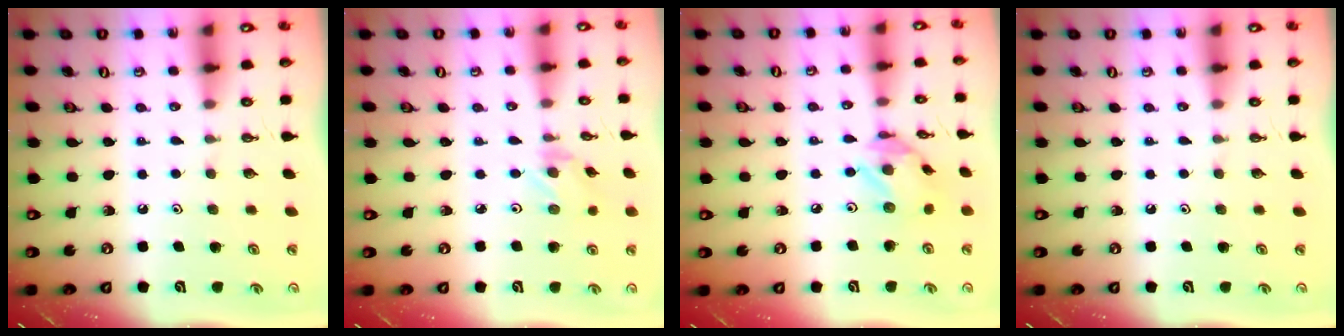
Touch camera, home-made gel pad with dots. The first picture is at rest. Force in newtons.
{"total": 0.8, "press": 0.6, "slide": 0.5}
{"total": 9.3, "press": 9.3, "slide": 0.6}
{"total": 0.0}